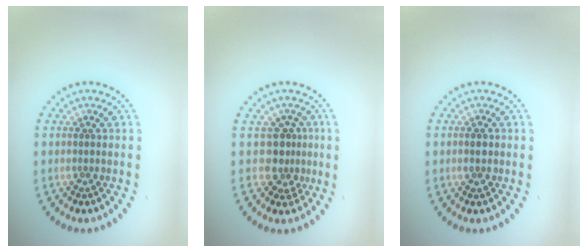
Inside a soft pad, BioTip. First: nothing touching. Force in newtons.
{"total": 2.6, "press": 1.9, "slide": 1.8}
{"total": 1.6, "press": 1.6, "slide": 0.1}